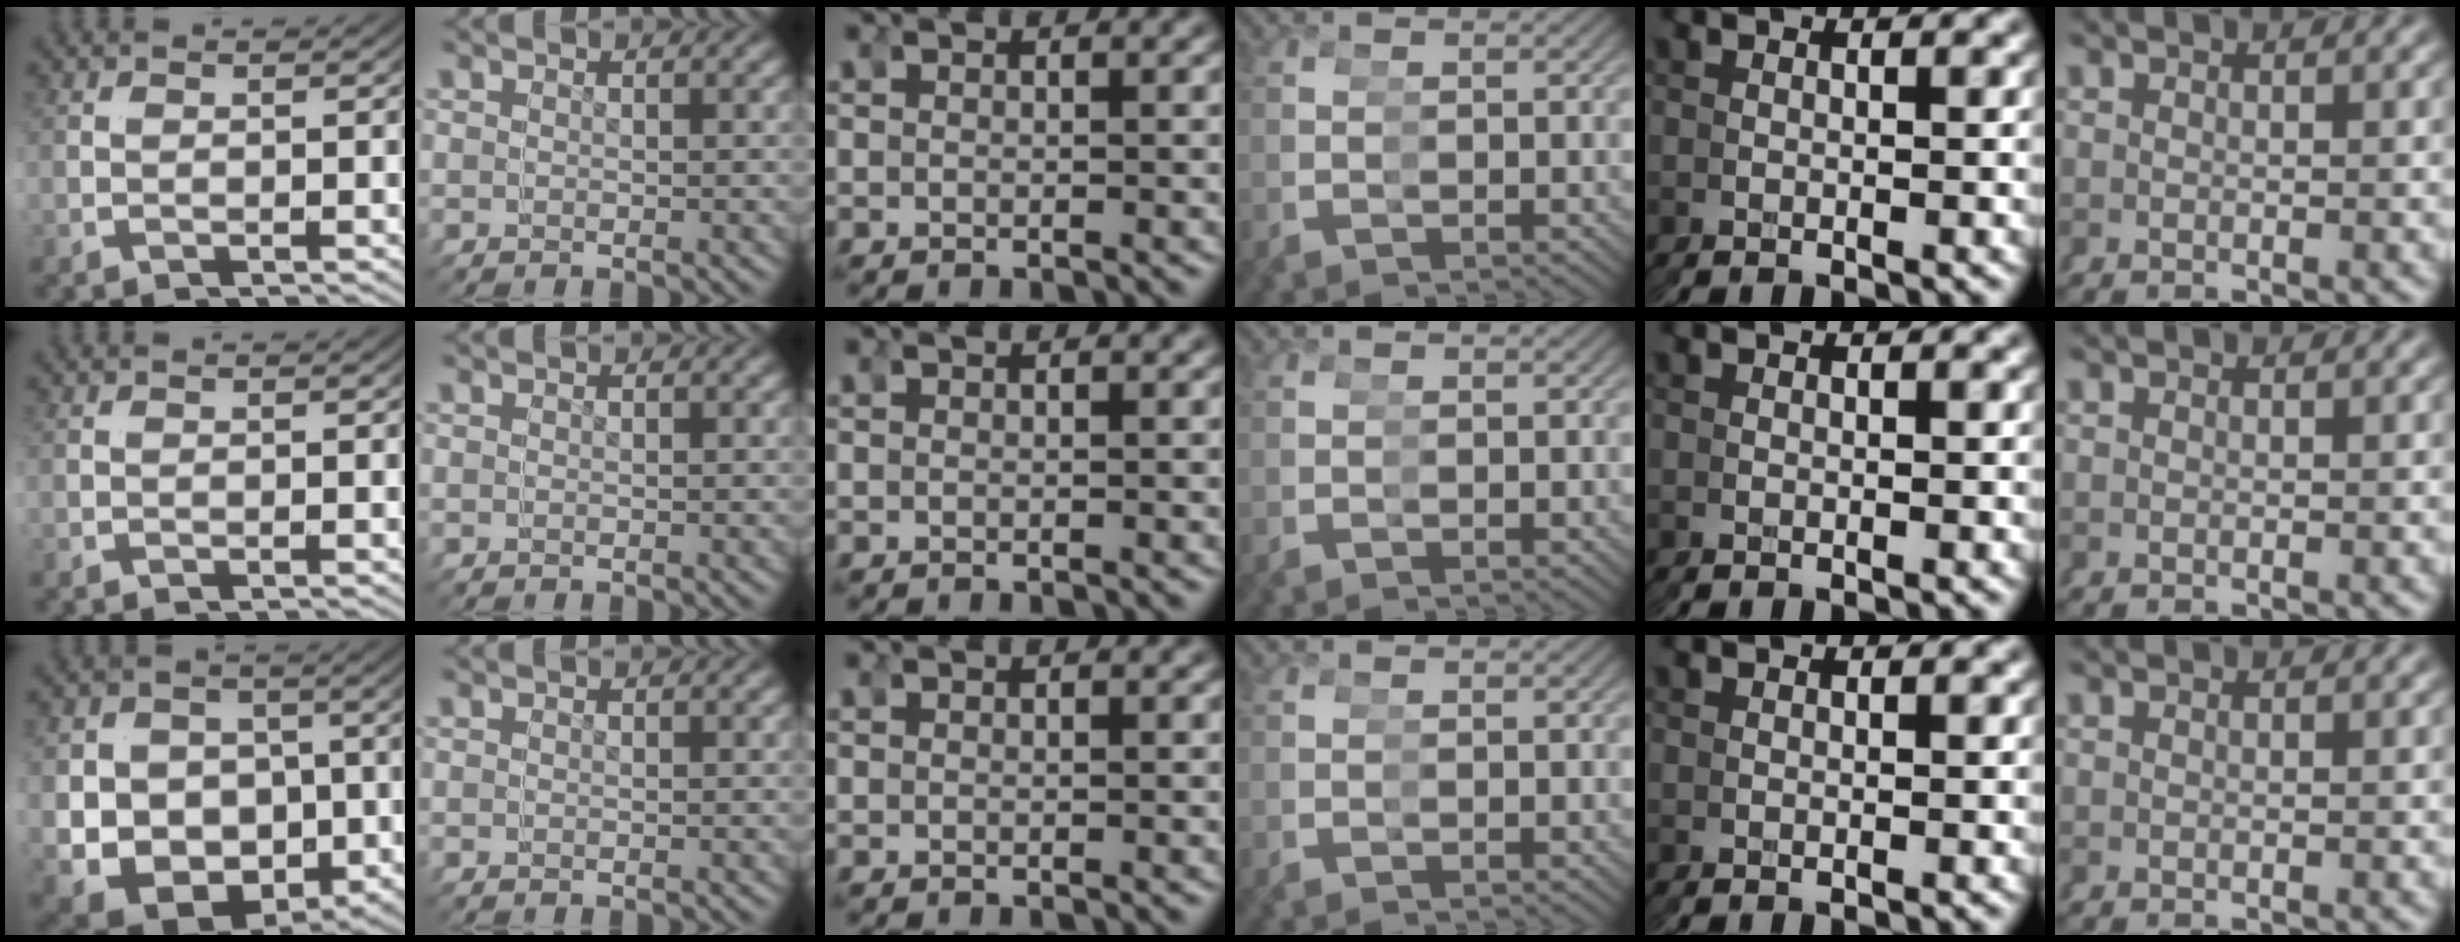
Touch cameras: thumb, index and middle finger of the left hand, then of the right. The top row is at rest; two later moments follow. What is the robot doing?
{"motion": "grasp_and_lifting", "object": "bandage"}